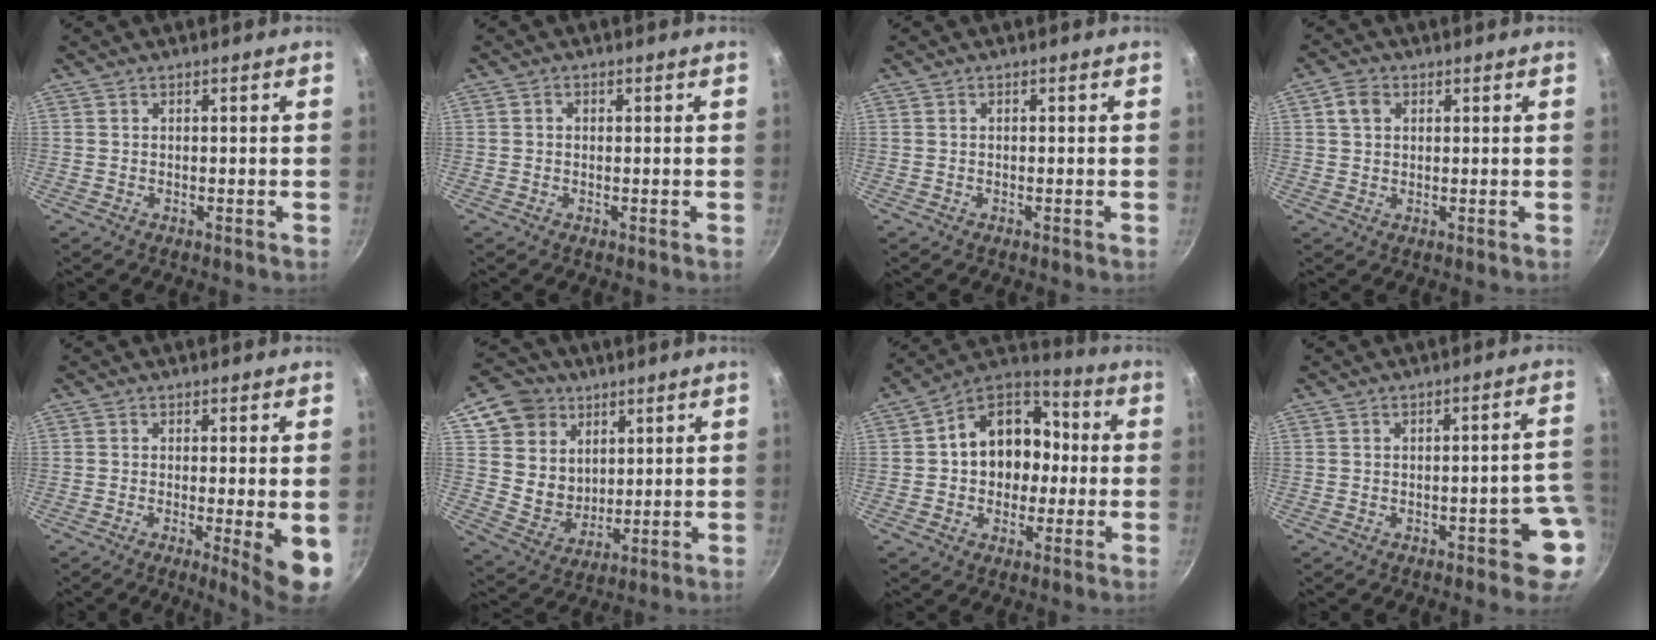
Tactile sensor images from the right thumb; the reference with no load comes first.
{"total": 0.9, "force": [0.0, 0.8, 0.4], "torque": [-0.006, 0.005, -0.001]}
{"total": 0.0}
{"total": 3.8, "force": [1.2, 3.0, 2.1], "torque": [-0.029, 0.003, 0.018]}
{"total": 7.2, "force": [-1.4, 0.9, 7.0], "torque": [-0.093, -0.010, -0.016]}
{"total": 13.2, "force": [5.9, 10.8, 4.6], "torque": [-0.046, -0.019, 0.116]}
{"total": 15.5, "force": [0.1, 12.4, 9.2], "torque": [-0.096, 0.045, -0.014]}
{"total": 5.7, "force": [-1.9, 2.5, 4.8], "torque": [-0.016, 0.036, -0.020]}